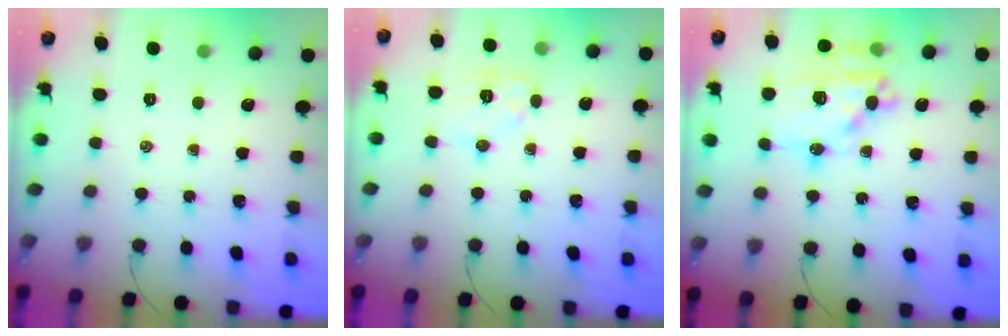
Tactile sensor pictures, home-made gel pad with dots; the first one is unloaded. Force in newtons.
{"total": 8.7, "press": 8.6, "slide": 0.3}
{"total": 17.9, "press": 17.6, "slide": 3.4}